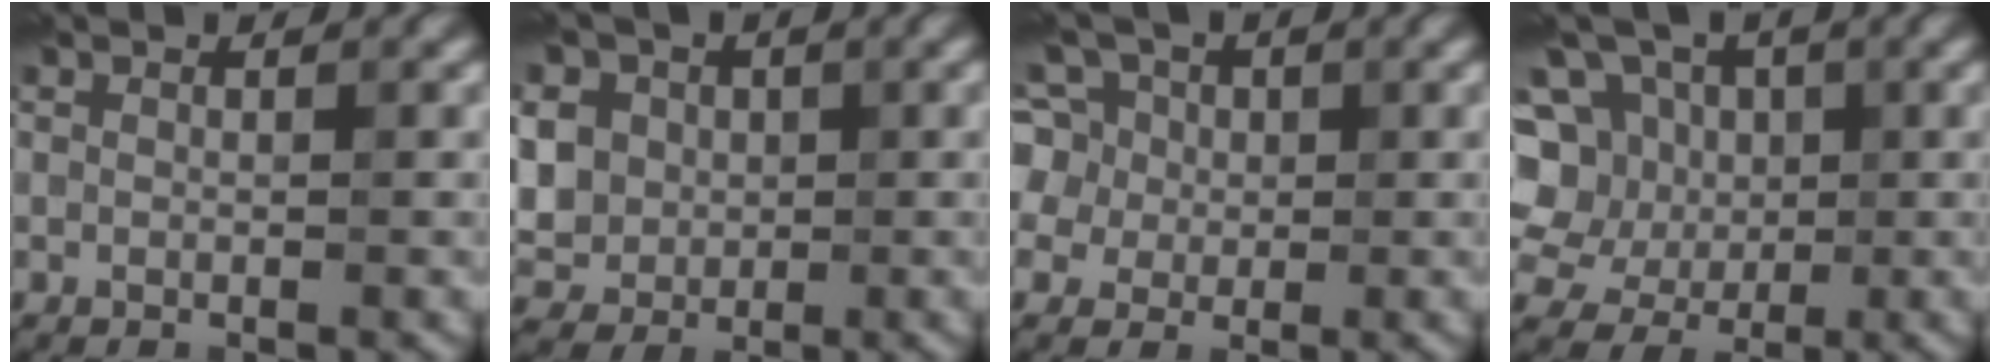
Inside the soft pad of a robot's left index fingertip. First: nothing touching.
{"total": 10.2, "force": [2.7, 8.6, 4.8], "torque": [-0.111, 0.023, 0.032]}
{"total": 7.6, "force": [2.8, 6.6, 2.6], "torque": [-0.061, 0.038, 0.026]}
{"total": 7.5, "force": [2.0, 6.5, 3.1], "torque": [-0.054, 0.030, 0.007]}